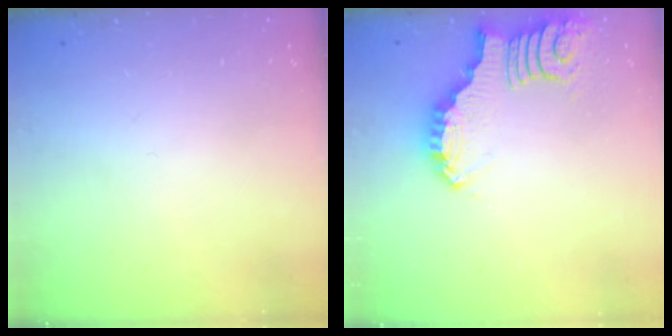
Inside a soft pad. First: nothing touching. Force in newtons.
{"total": 2.6, "press": 2.6, "slide": 0.4}